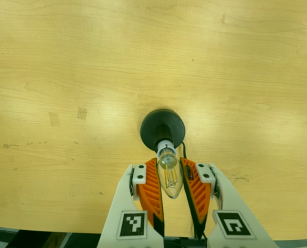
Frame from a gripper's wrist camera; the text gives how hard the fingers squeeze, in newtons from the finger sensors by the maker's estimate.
{"total": 12.4, "left": 12.9, "right": 11.9}